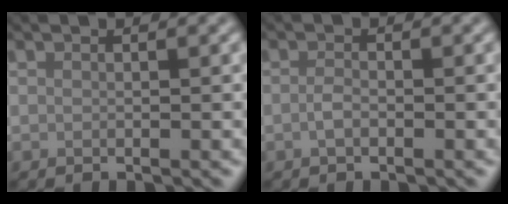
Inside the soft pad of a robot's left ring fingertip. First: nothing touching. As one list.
[{"total": 1.1, "force": [-0.4, 0.5, 0.9], "torque": [-0.020, 0.000, -0.009]}]